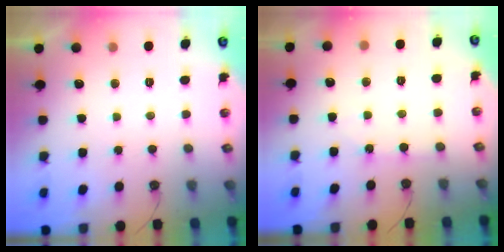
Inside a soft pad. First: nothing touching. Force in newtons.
{"total": 3.4, "press": 3.3, "slide": 0.5}